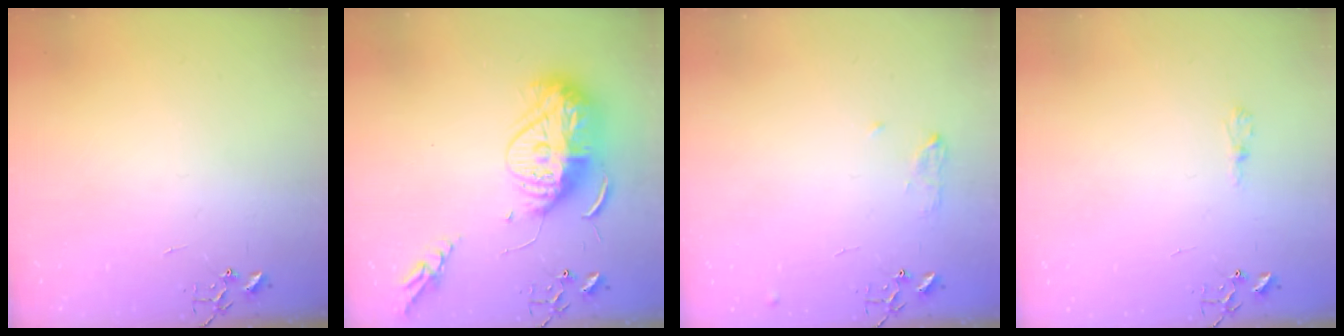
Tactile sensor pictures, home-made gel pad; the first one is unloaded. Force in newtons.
{"total": 17.5, "press": 17.4, "slide": 1.6}
{"total": 6.6, "press": 6.5, "slide": 1.1}
{"total": 5.9, "press": 5.9, "slide": 0.6}